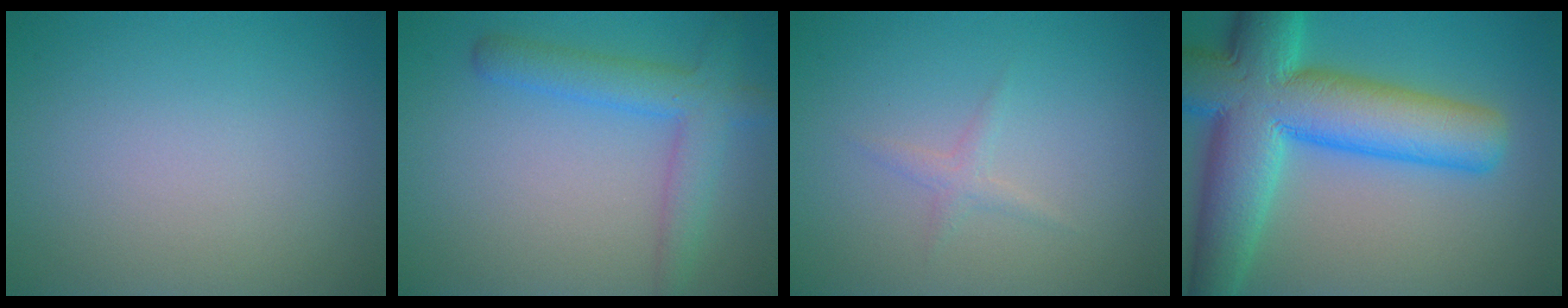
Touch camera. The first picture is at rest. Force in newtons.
{"total": 4.1, "press": 4.1, "slide": 0.2}
{"total": 1.0, "press": 1.0, "slide": 0.1}
{"total": 13.2, "press": 13.2, "slide": 0.6}